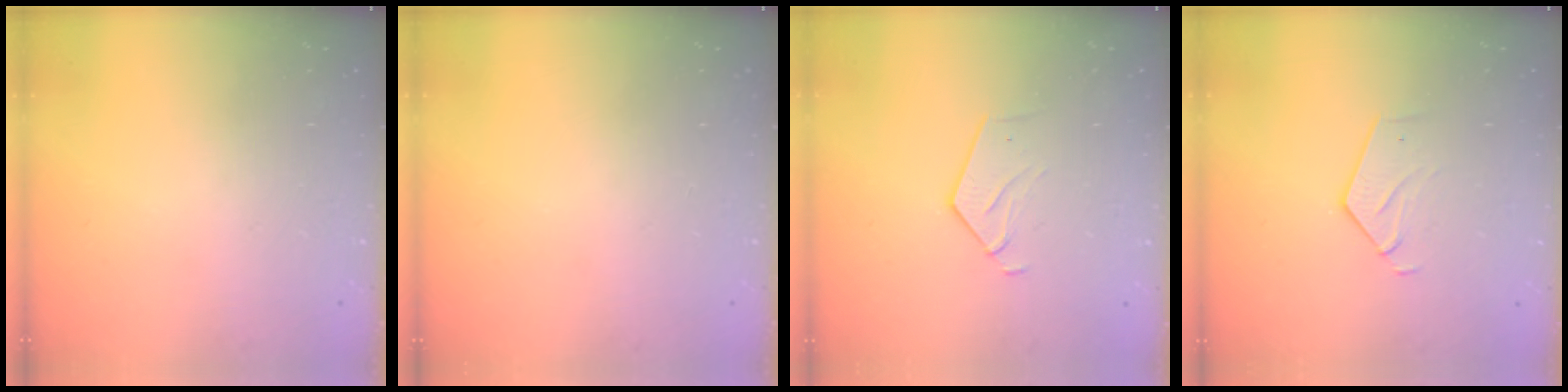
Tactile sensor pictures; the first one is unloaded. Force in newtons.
{"total": 0.0}
{"total": 3.9, "press": 3.9, "slide": 0.2}
{"total": 2.9, "press": 2.9, "slide": 0.2}